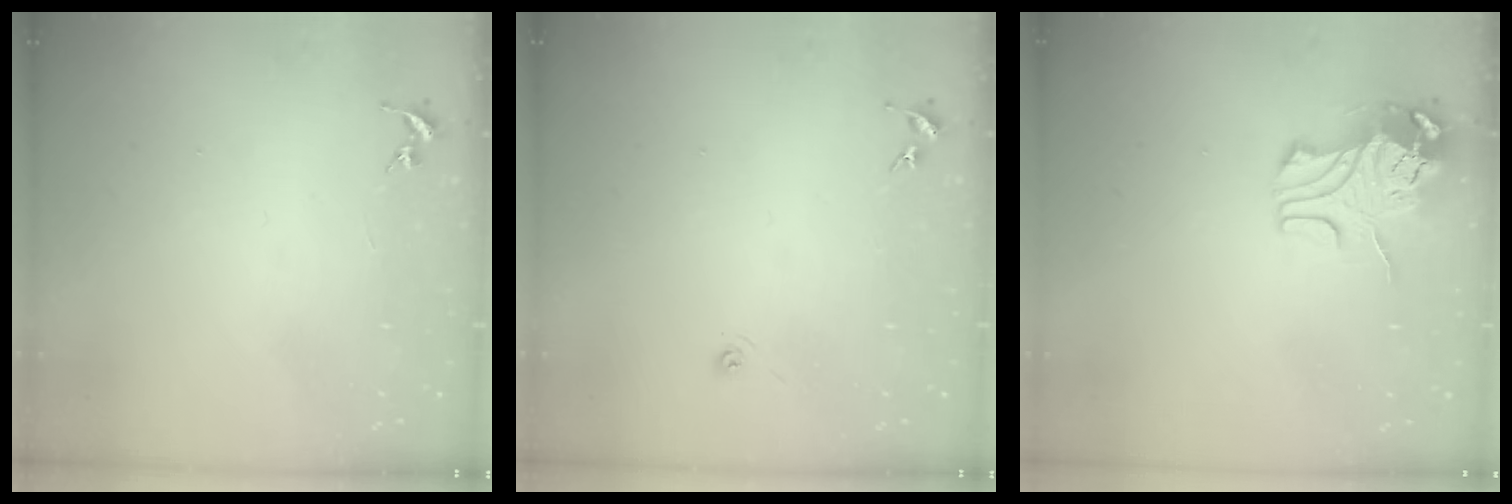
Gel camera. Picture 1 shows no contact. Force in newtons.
{"total": 3.2, "press": 2.7, "slide": 1.7}
{"total": 9.6, "press": 9.5, "slide": 1.0}